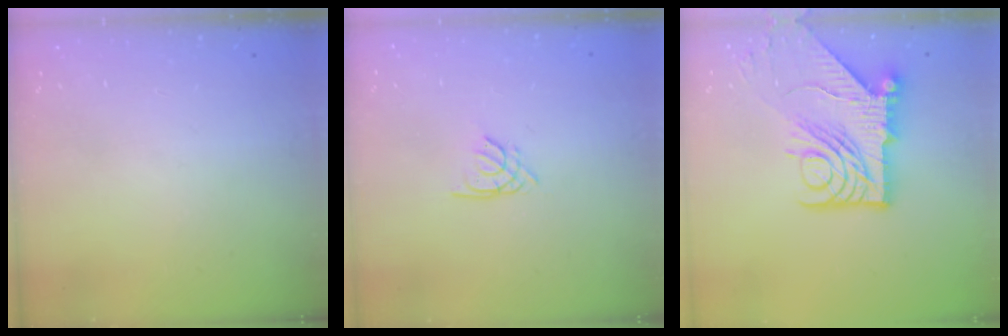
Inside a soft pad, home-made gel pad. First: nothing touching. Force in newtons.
{"total": 1.4, "press": 1.4, "slide": 0.3}
{"total": 15.2, "press": 15.1, "slide": 1.8}